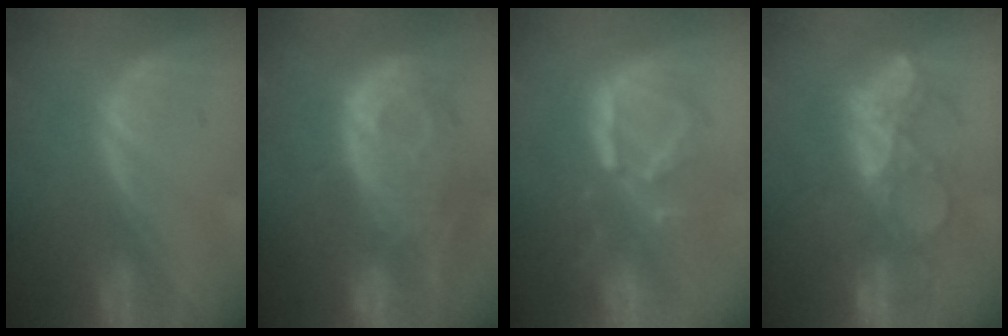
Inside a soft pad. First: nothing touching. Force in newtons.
{"total": 12.2, "press": 10.8, "slide": 5.6}
{"total": 7.9, "press": 7.9, "slide": 0.4}
{"total": 9.1, "press": 8.9, "slide": 2.0}